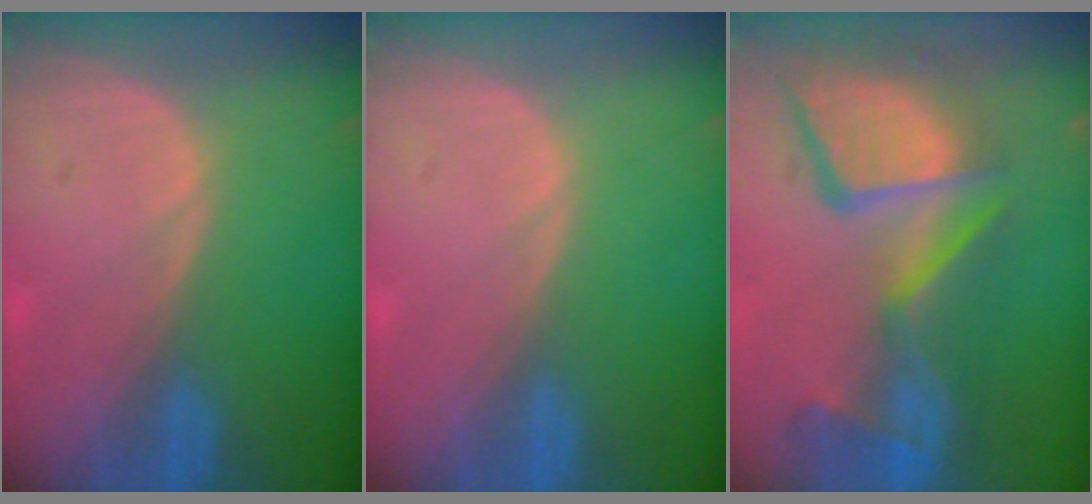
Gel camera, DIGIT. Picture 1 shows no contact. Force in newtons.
{"total": 0.0}
{"total": 13.5, "press": 11.1, "slide": 7.7}